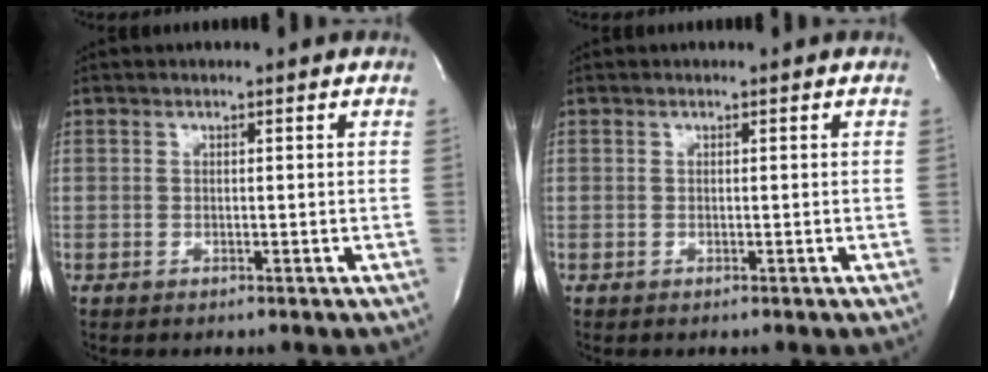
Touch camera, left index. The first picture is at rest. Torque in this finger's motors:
{"motor_torque": [0.00, 0.00, 0.00, 0.00]}